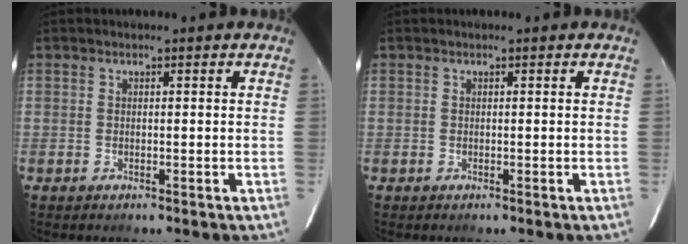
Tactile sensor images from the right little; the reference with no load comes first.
{"total": 0.0}